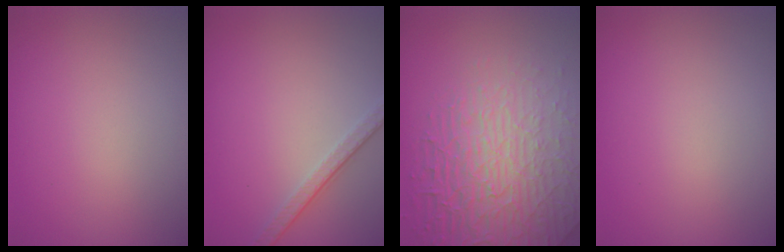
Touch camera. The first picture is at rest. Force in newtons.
{"total": 3.1, "press": 2.3, "slide": 2.1}
{"total": 8.0, "press": 5.9, "slide": 5.3}
{"total": 0.0}